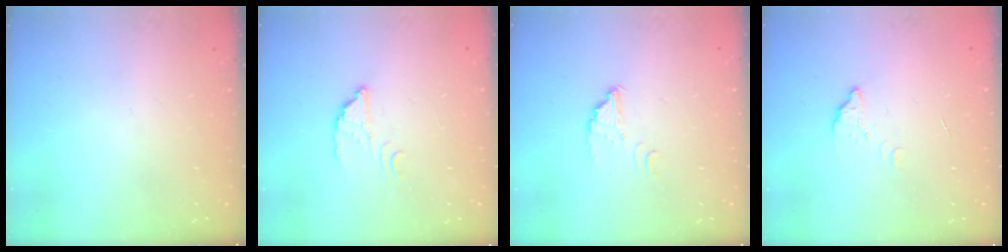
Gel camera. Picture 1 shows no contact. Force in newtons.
{"total": 3.0, "press": 3.0, "slide": 0.2}
{"total": 3.4, "press": 3.4, "slide": 0.2}
{"total": 2.7, "press": 2.7, "slide": 0.2}